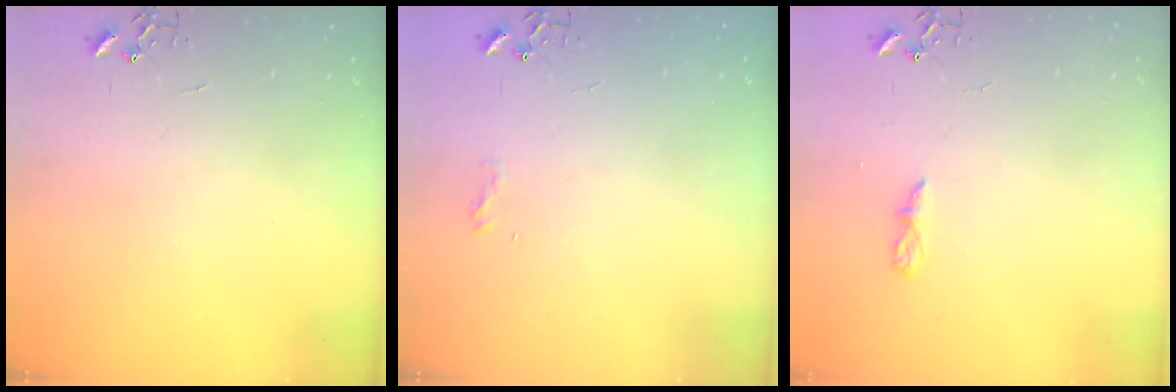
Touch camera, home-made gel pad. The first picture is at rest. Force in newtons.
{"total": 7.1, "press": 7.1, "slide": 0.7}
{"total": 3.6, "press": 3.6, "slide": 0.4}